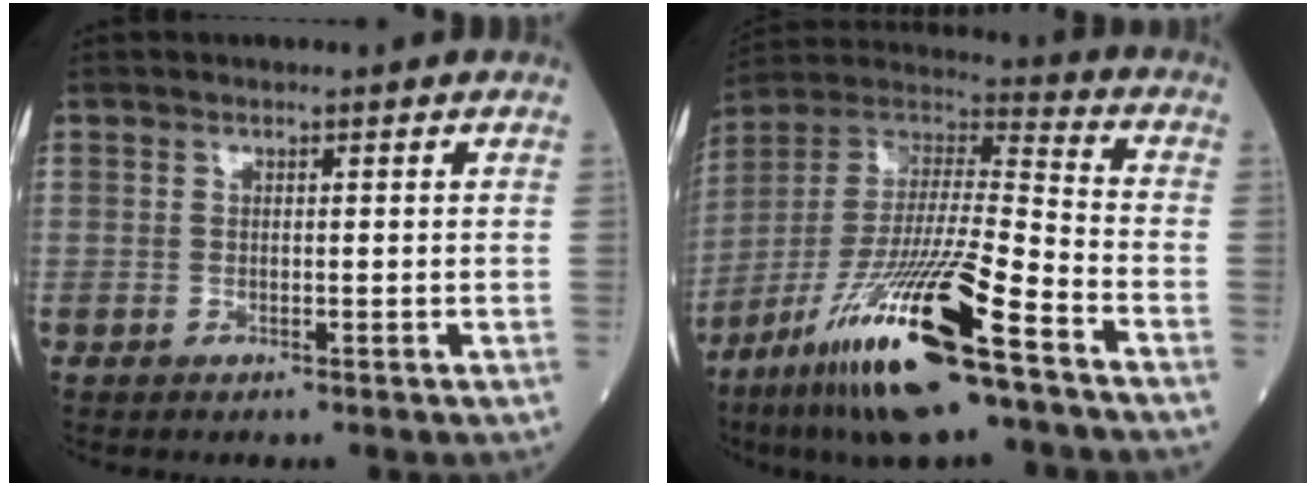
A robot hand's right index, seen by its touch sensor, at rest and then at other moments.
{"total": 22.3, "force": [-12.6, 2.1, 18.2], "torque": [-0.372, -0.046, -0.234]}